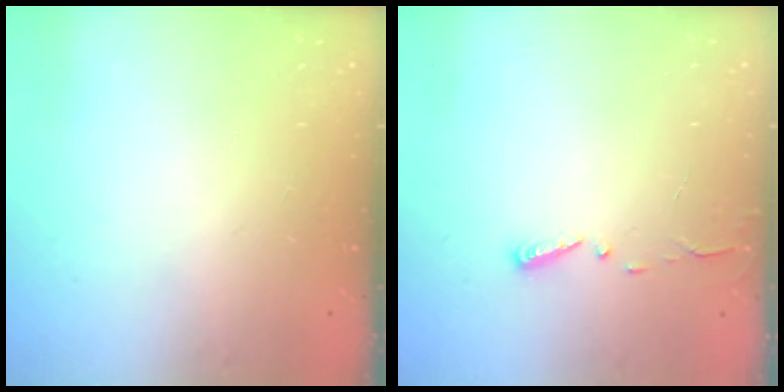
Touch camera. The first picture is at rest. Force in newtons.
{"total": 3.0, "press": 2.9, "slide": 0.3}